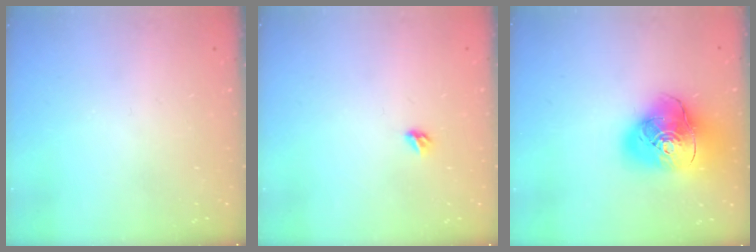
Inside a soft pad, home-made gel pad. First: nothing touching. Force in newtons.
{"total": 3.5, "press": 3.4, "slide": 0.7}
{"total": 19.4, "press": 19.2, "slide": 2.5}